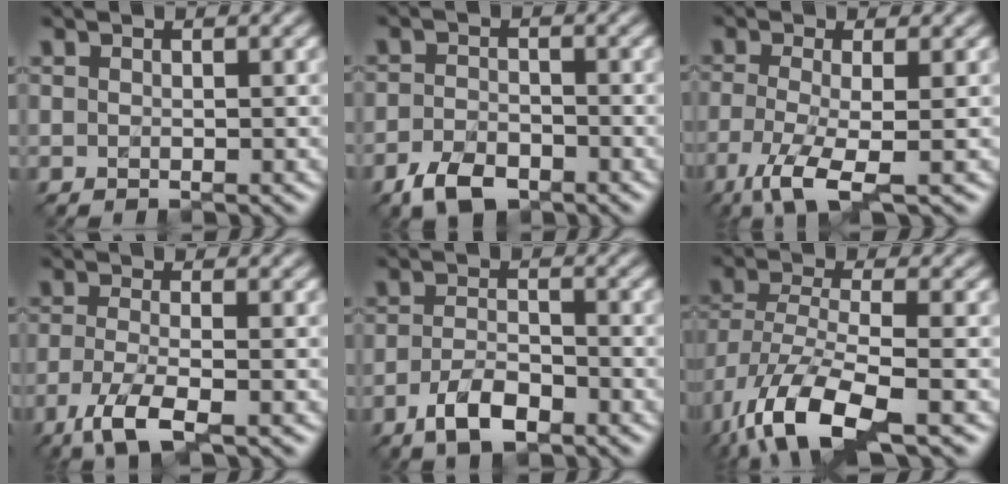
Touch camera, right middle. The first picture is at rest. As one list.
[{"total": 3.1, "force": [-2.4, 1.5, 1.3], "torque": [-0.031, 0.006, -0.051]}, {"total": 5.2, "force": [-2.7, 1.2, 4.3], "torque": [-0.103, -0.006, -0.059]}, {"total": 4.4, "force": [-2.8, 1.0, 3.2], "torque": [-0.076, 0.000, -0.061]}, {"total": 3.4, "force": [-2.3, 1.2, 2.2], "torque": [-0.051, 0.007, -0.046]}, {"total": 8.4, "force": [-4.2, 3.4, 6.4], "torque": [-0.152, -0.009, -0.082]}]